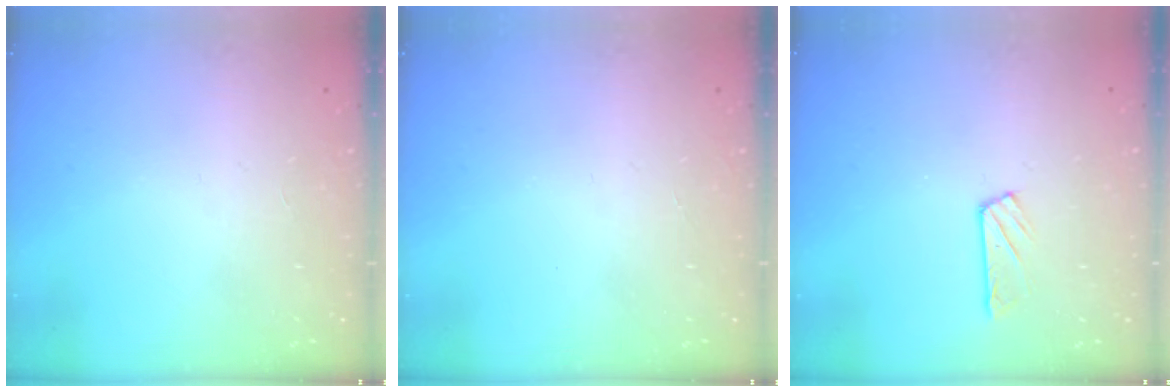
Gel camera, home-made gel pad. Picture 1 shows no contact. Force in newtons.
{"total": 0.0}
{"total": 3.6, "press": 3.5, "slide": 0.5}